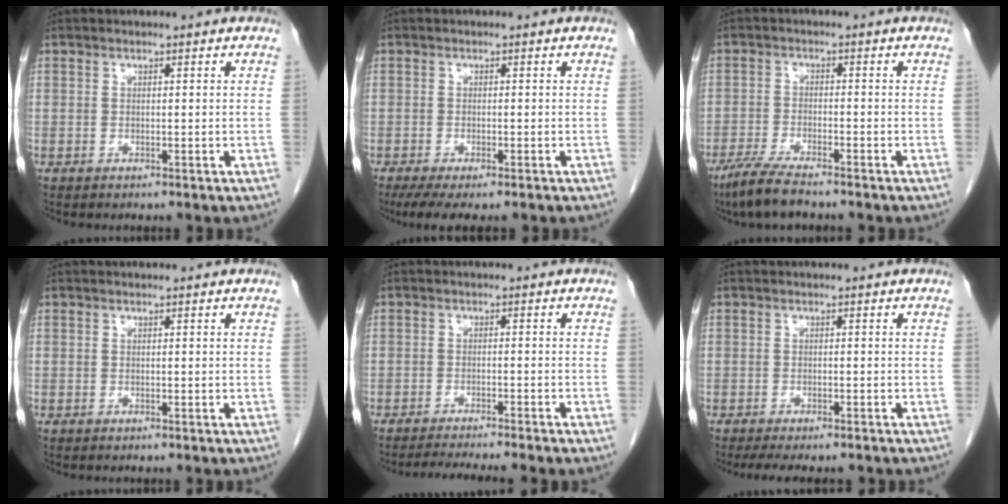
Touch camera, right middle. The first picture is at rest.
{"total": 6.3, "force": [-4.8, 1.4, 3.9], "torque": [-0.056, -0.014, -0.073]}
{"total": 6.3, "force": [-5.0, 0.6, 3.8], "torque": [-0.076, -0.017, -0.089]}
{"total": 0.0}
{"total": 7.6, "force": [-6.5, -0.6, 3.8], "torque": [-0.042, -0.010, -0.095]}
{"total": 7.6, "force": [-6.5, 1.8, 3.7], "torque": [-0.047, -0.008, -0.090]}